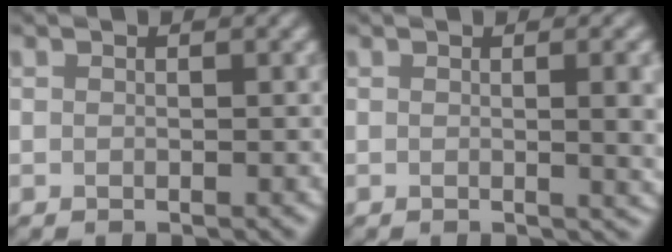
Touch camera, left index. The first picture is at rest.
{"total": 4.8, "force": [0.2, 1.7, 4.5], "torque": [-0.036, 0.003, 0.004]}